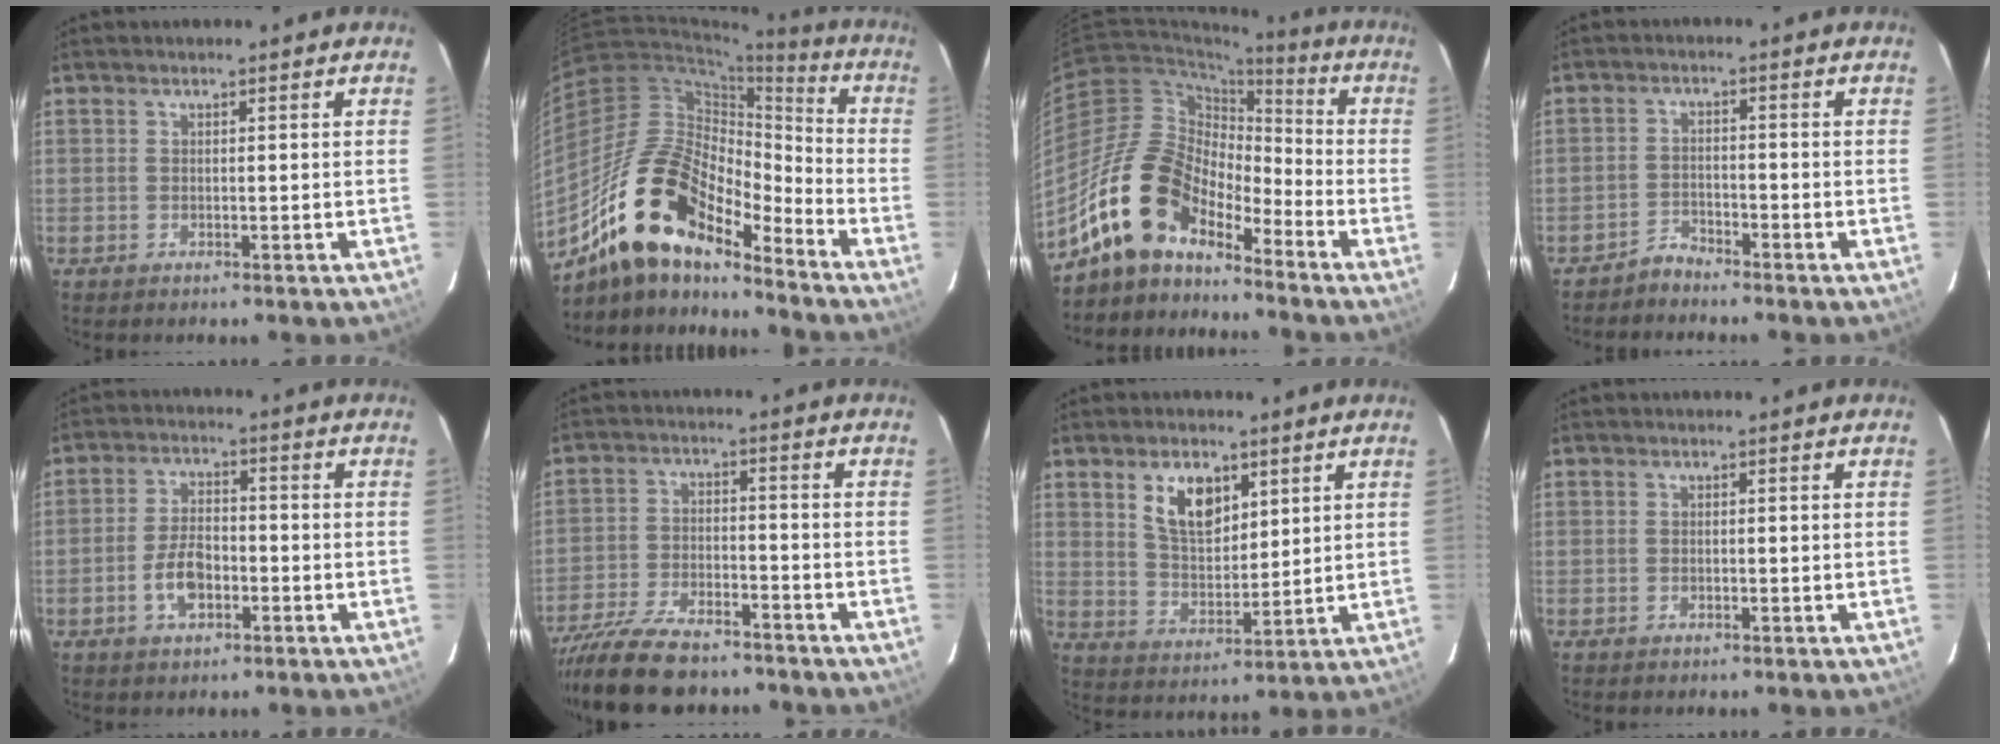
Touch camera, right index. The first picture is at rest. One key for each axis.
{"total": 19.5, "fx": -14.2, "fy": 7.1, "fz": 11.2, "tx": -0.195, "ty": 0.001, "tz": -0.276}
{"total": 14.4, "fx": -10.9, "fy": 6.6, "fz": 6.7, "tx": -0.119, "ty": 0.018, "tz": -0.211}
{"total": 2.6, "fx": -2.6, "fy": 0.6, "fz": -0.1, "tx": 0.000, "ty": 0.005, "tz": -0.050}
{"total": 6.7, "fx": -2.6, "fy": 3.7, "fz": 4.9, "tx": -0.101, "ty": 0.008, "tz": -0.044}
{"total": 16.4, "fx": -13.7, "fy": 5.1, "fz": 7.5, "tx": -0.168, "ty": -0.026, "tz": -0.232}
{"total": 9.0, "fx": 4.5, "fy": 4.9, "fz": 6.2, "tx": -0.109, "ty": 0.008, "tz": 0.093}
{"total": 0.6, "fx": -0.2, "fy": 0.5, "fz": 0.2, "tx": -0.004, "ty": 0.000, "tz": -0.004}